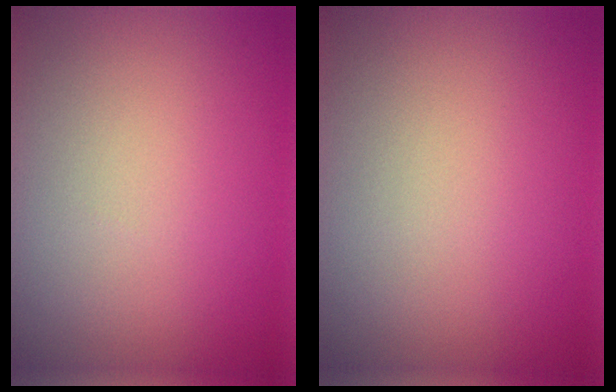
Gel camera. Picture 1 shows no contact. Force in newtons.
{"total": 0.0}